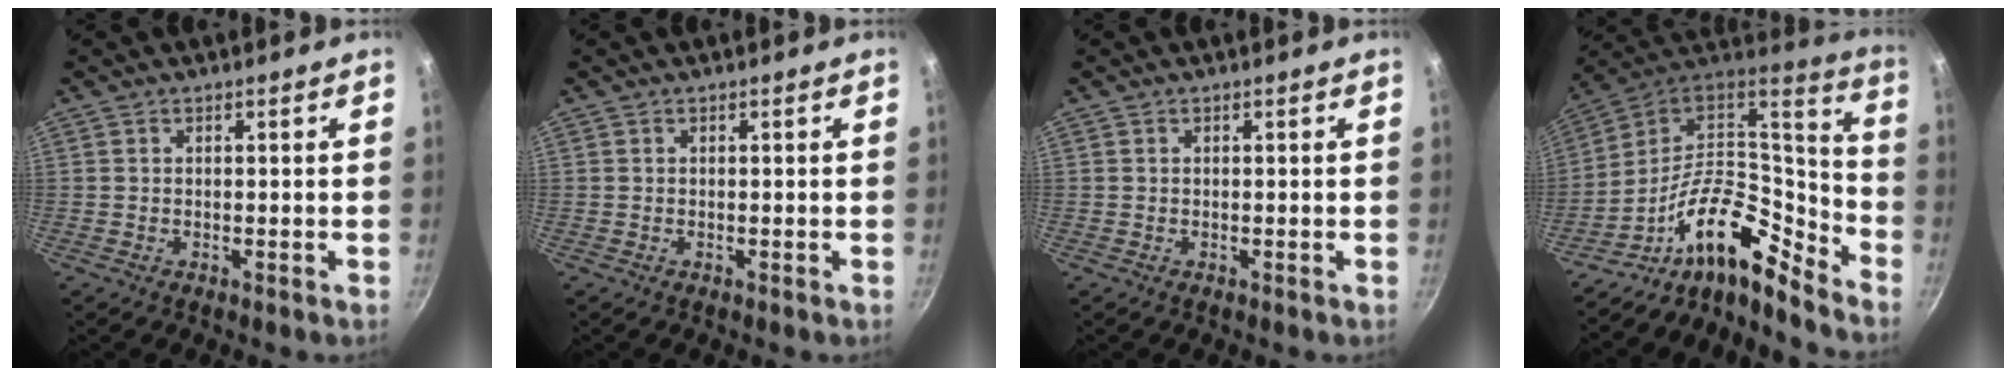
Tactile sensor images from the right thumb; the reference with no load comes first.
{"total": 0.0}
{"total": 0.0}
{"total": 18.3, "force": [-10.7, 8.2, 12.3], "torque": [-0.170, 0.088, -0.209]}